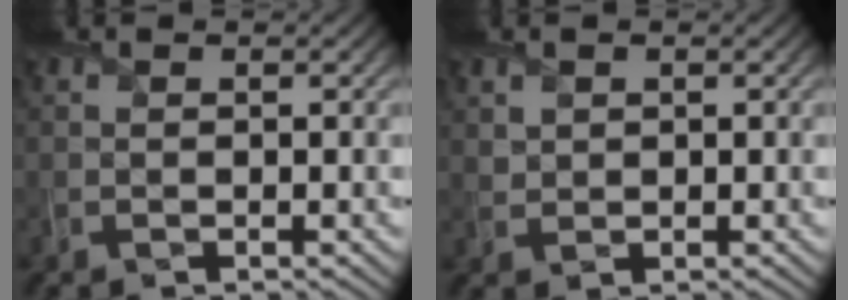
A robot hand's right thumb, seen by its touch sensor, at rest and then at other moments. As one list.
[{"total": 1.1, "force": [0.6, 0.8, 0.5], "torque": [-0.015, -0.003, 0.016]}]